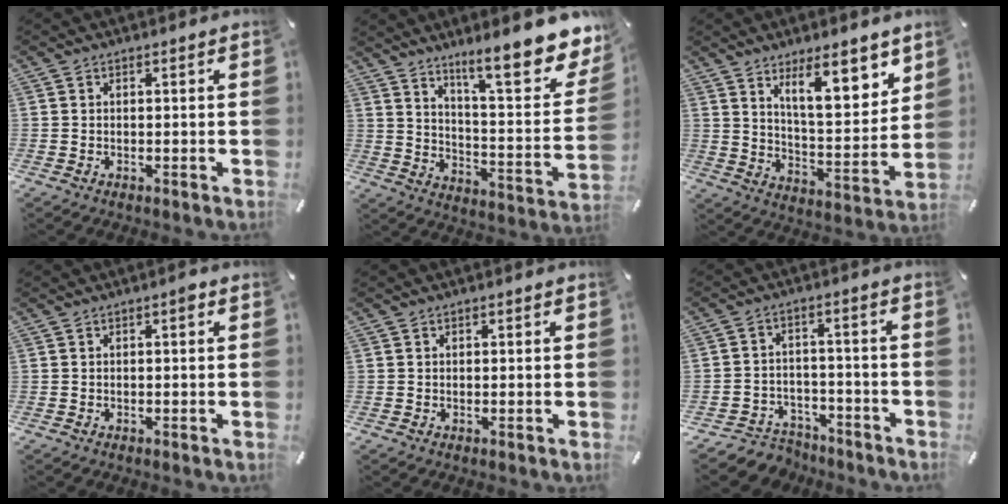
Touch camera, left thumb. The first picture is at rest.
{"total": 18.9, "force": [13.6, 6.0, 11.7], "torque": [-0.165, -0.102, 0.223]}
{"total": 12.9, "force": [9.0, 4.5, 8.1], "torque": [-0.107, -0.061, 0.151]}
{"total": 1.4, "force": [0.3, 0.5, 1.3], "torque": [-0.019, 0.003, 0.000]}
{"total": 0.5, "force": [0.2, 0.5, 0.2], "torque": [-0.004, 0.002, 0.002]}
{"total": 5.6, "force": [-4.0, 3.7, 1.2], "torque": [-0.020, 0.020, -0.075]}